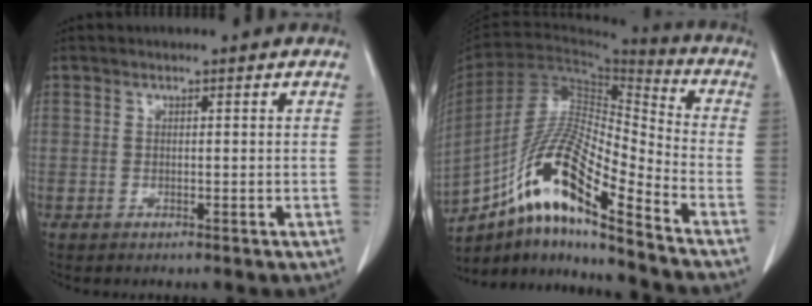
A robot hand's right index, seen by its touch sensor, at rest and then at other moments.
{"total": 17.3, "force": [-10.9, 1.9, 13.2], "torque": [-0.257, 0.002, -0.194]}